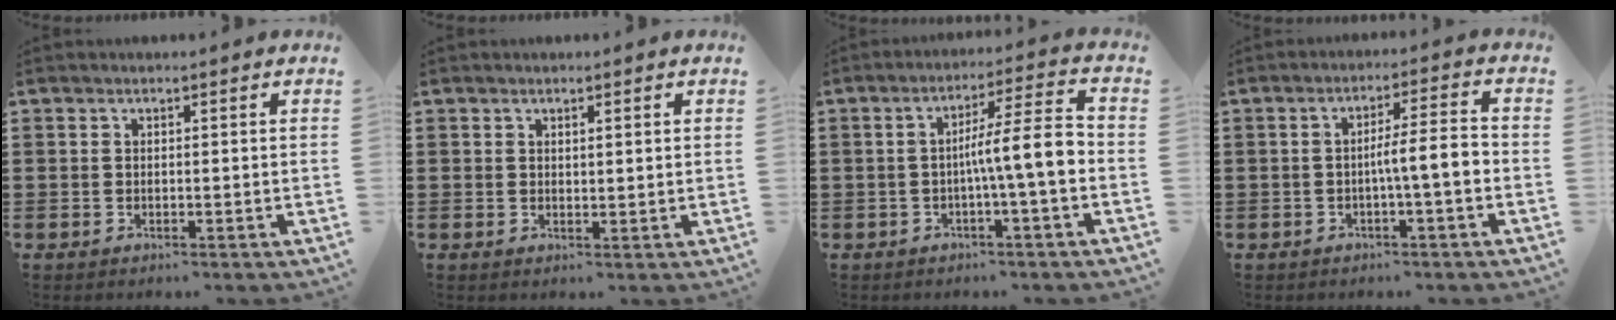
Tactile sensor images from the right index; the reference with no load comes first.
{"total": 0.9, "force": [0.7, 0.2, 0.5], "torque": [-0.009, 0.003, 0.012]}
{"total": 8.3, "force": [-1.2, 0.9, 8.1], "torque": [-0.136, 0.001, -0.026]}
{"total": 5.8, "force": [-1.2, 0.7, 5.6], "torque": [-0.100, 0.004, -0.025]}